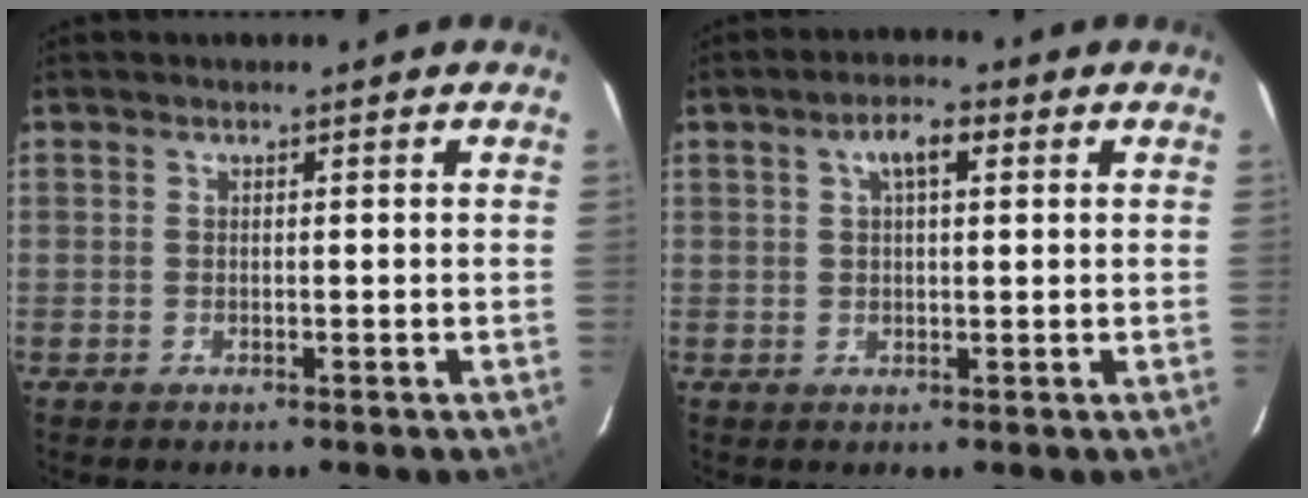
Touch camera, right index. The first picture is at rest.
{"total": 4.5, "force": [1.7, 1.8, 3.8], "torque": [-0.066, 0.015, 0.030]}